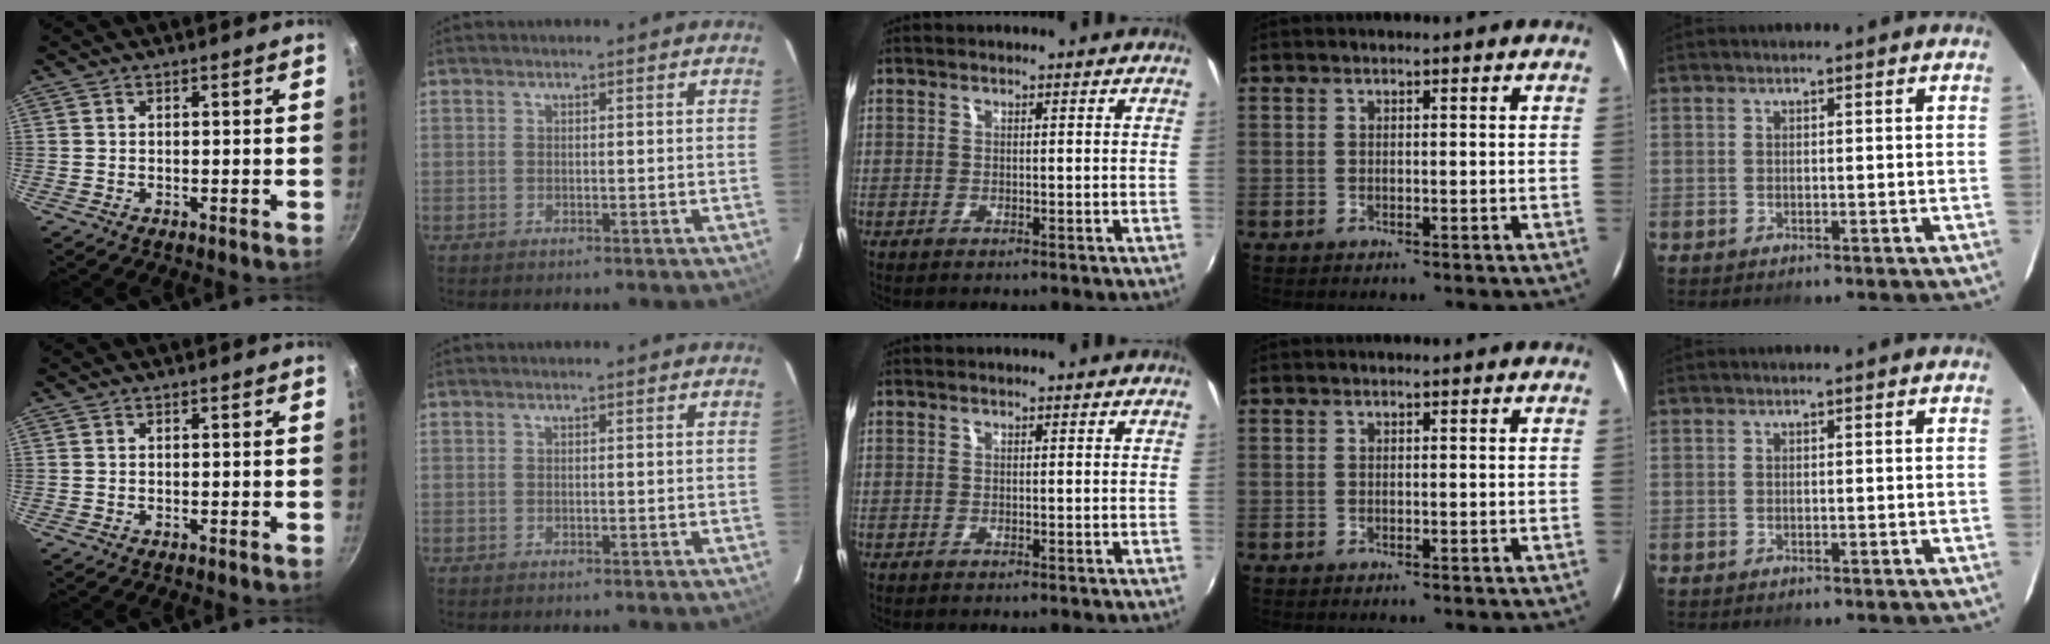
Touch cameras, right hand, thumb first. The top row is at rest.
{}